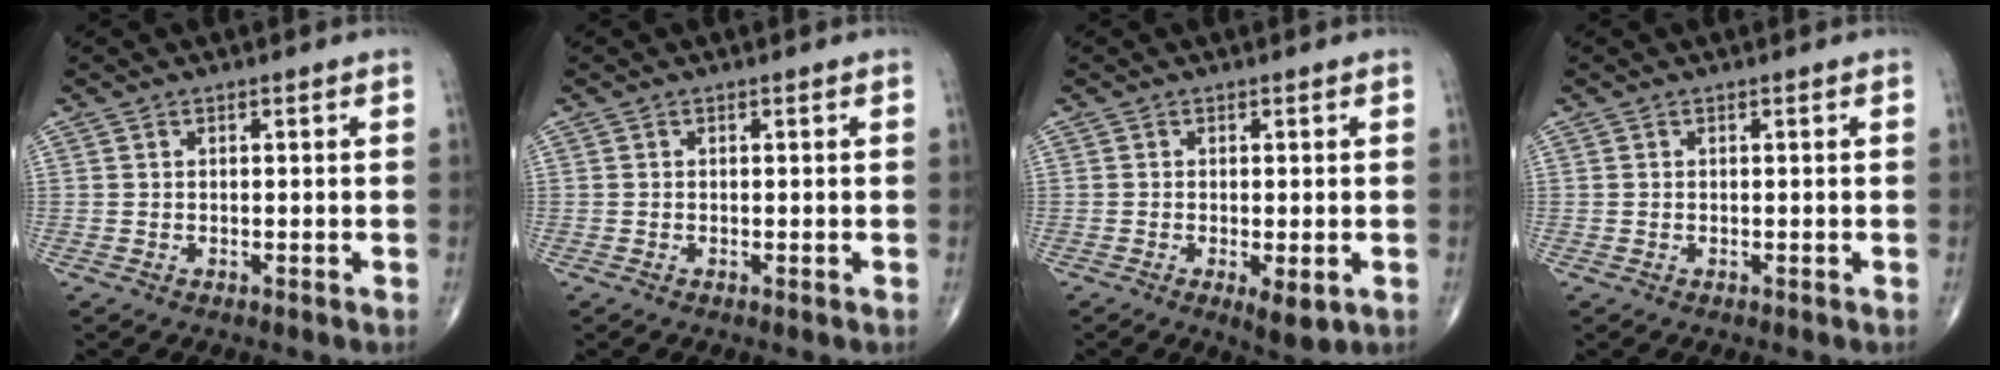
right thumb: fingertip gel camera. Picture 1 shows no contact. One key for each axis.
{"total": 0.0}
{"total": 4.3, "fx": -1.4, "fy": 1.5, "fz": 3.8, "tx": -0.060, "ty": -0.012, "tz": -0.018}
{"total": 0.0}